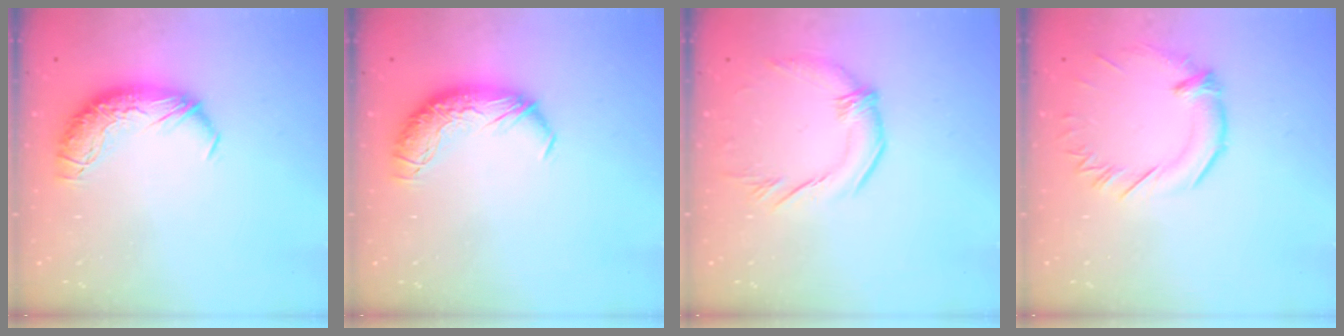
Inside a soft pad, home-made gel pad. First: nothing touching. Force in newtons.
{"total": 0.0}
{"total": 1.7, "press": 1.2, "slide": 1.2}
{"total": 1.4, "press": 0.7, "slide": 1.2}